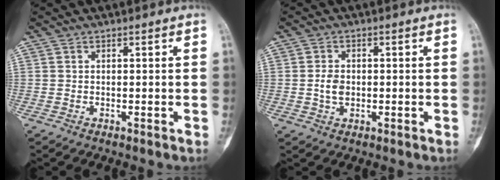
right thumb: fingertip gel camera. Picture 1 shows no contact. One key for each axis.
{"total": 3.4, "fx": -0.2, "fy": 2.5, "fz": 2.3, "tx": -0.039, "ty": 0.002, "tz": -0.004}